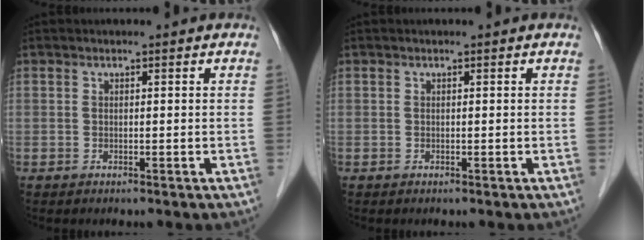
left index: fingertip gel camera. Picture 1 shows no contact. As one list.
[{"total": 0.0}]